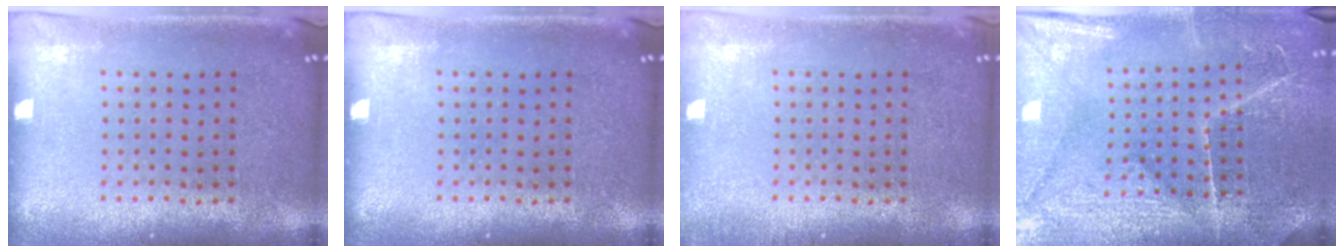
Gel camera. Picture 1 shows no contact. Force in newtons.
{"total": 0.0}
{"total": 0.8, "press": 0.8, "slide": 0.0}
{"total": 3.9, "press": 3.7, "slide": 1.3}